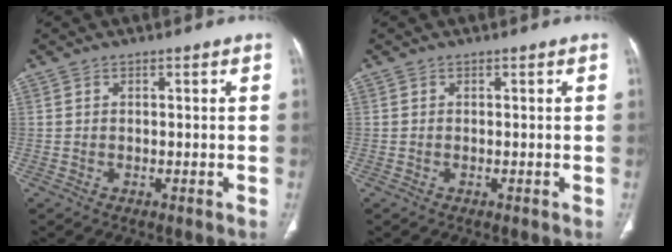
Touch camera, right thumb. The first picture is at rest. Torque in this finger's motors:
{"motor_torque": [-0.01, -0.15, 0.16, 0.23, -0.03]}